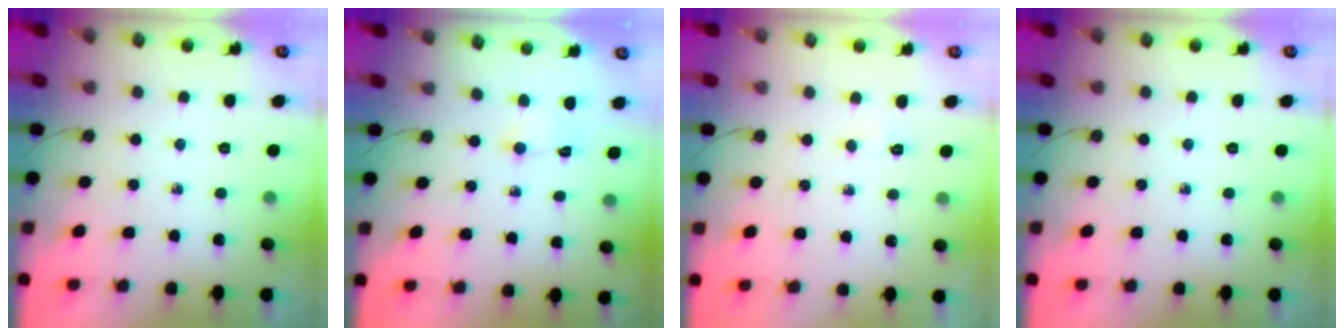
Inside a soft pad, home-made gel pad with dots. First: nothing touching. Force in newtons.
{"total": 1.5, "press": 1.3, "slide": 0.8}
{"total": 2.3, "press": 2.3, "slide": 0.3}
{"total": 0.0}